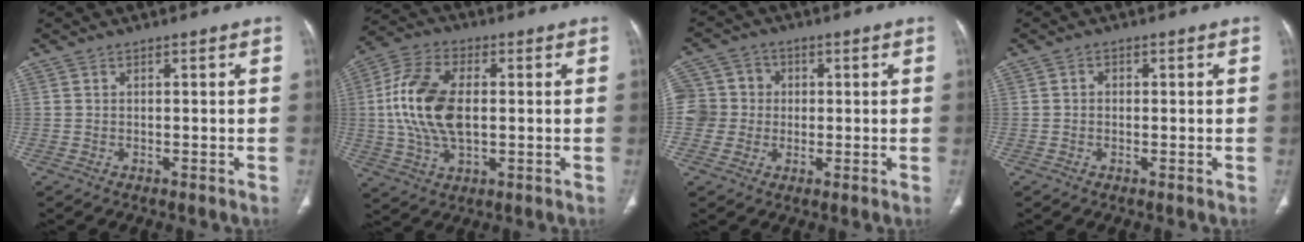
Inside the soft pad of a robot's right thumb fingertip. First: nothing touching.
{"total": 14.9, "force": [0.7, 8.4, 12.3], "torque": [-0.251, 0.011, 0.012]}
{"total": 8.4, "force": [-0.1, 8.1, 2.1], "torque": [-0.021, 0.017, -0.005]}
{"total": 1.2, "force": [0.0, 1.1, 0.6], "torque": [-0.003, 0.004, -0.003]}